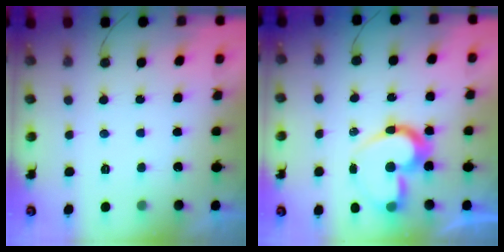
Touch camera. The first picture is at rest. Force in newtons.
{"total": 13.3, "press": 13.1, "slide": 1.9}